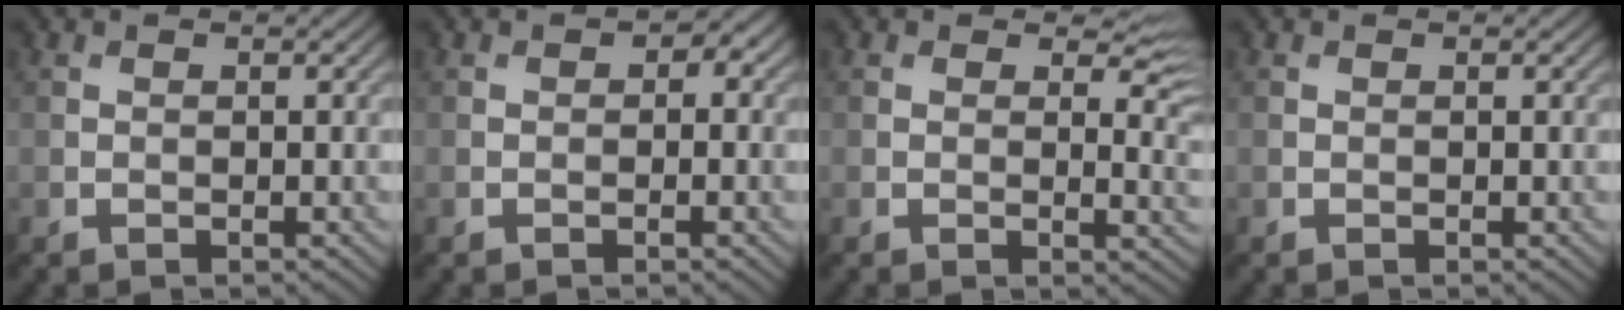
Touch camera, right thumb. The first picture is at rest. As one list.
[{"total": 1.2, "force": [0.0, 0.9, 0.8], "torque": [-0.009, -0.004, -0.003]}, {"total": 4.7, "force": [2.2, 2.1, 3.6], "torque": [-0.046, -0.008, 0.029]}, {"total": 0.0}]